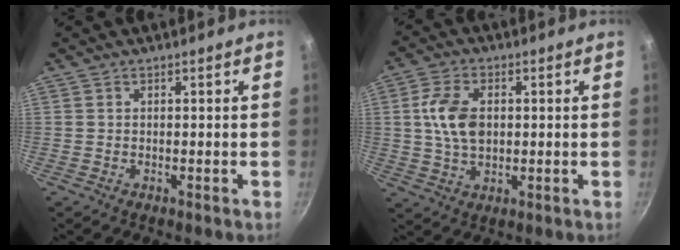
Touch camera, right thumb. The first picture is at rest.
{"total": 8.8, "force": [0.9, 5.5, 6.8], "torque": [-0.123, 0.005, 0.013]}